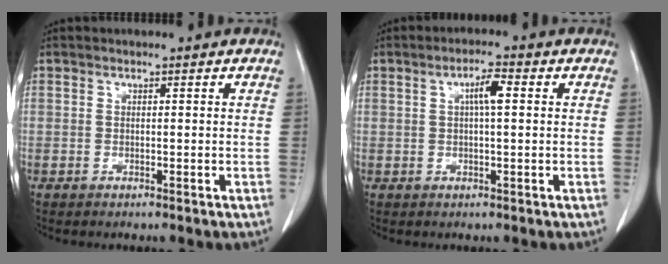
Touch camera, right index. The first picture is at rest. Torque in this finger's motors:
{"motor_torque": [0.08, 0.01, 0.04, 0.06]}